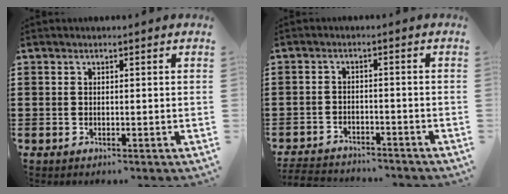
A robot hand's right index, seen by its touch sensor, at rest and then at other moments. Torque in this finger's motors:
{"motor_torque": [-2.14, 0.00, -1.06, -0.18]}